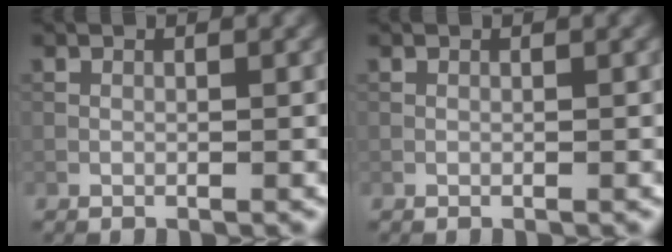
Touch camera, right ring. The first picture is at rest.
{"total": 0.0}